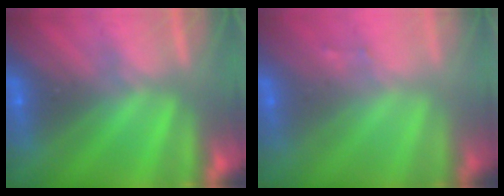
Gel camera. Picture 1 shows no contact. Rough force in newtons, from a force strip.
{"total": 1.5}